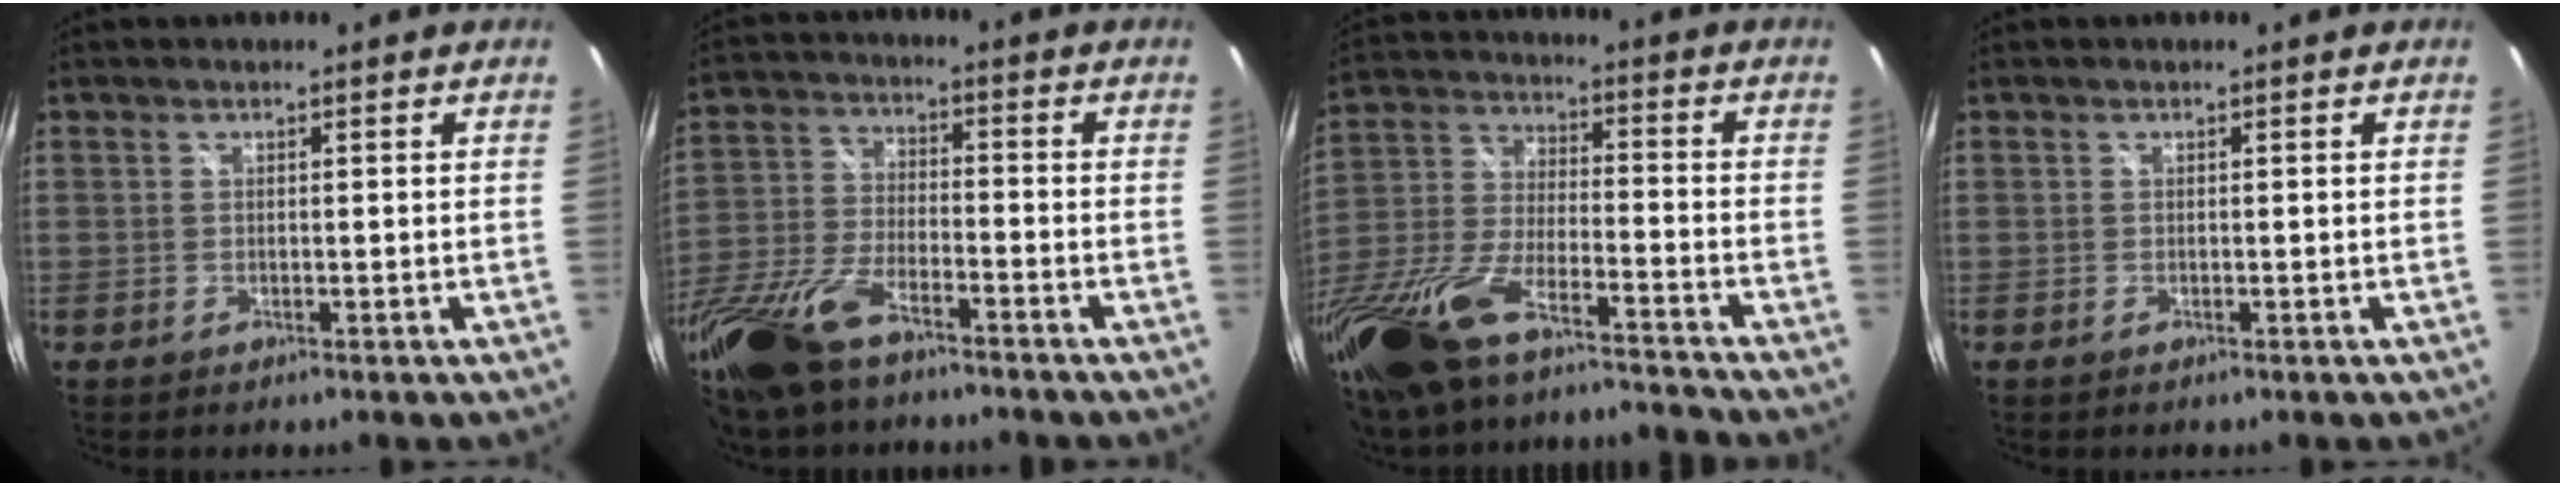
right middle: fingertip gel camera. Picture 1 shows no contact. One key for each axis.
{"total": 17.8, "fx": -12.6, "fy": 6.4, "fz": 10.9, "tx": -0.251, "ty": -0.038, "tz": -0.246}
{"total": 22.8, "fx": -18.4, "fy": 4.6, "fz": 12.6, "tx": -0.282, "ty": -0.053, "tz": -0.339}
{"total": 0.0}